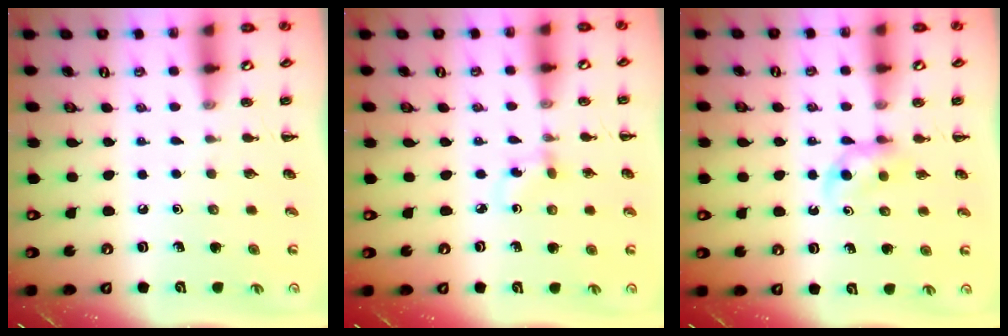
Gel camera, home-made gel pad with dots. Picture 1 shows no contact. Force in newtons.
{"total": 2.2, "press": 2.0, "slide": 0.9}
{"total": 4.0, "press": 3.7, "slide": 1.4}